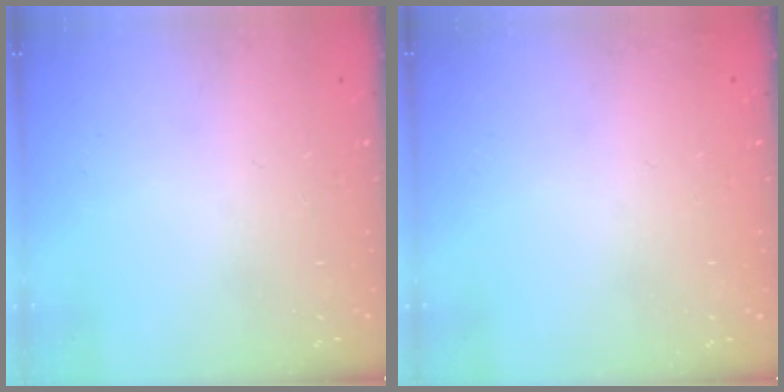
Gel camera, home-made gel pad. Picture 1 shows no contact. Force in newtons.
{"total": 2.8, "press": 2.2, "slide": 1.7}